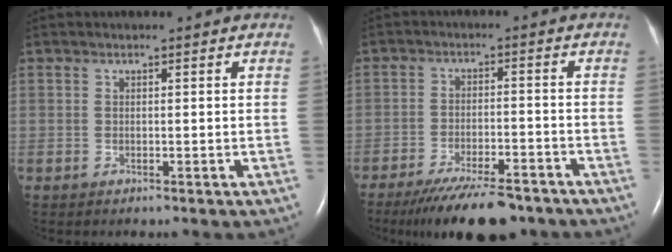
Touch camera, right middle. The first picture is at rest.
{"total": 11.9, "force": [-9.6, 2.7, 6.5], "torque": [-0.104, -0.017, -0.148]}